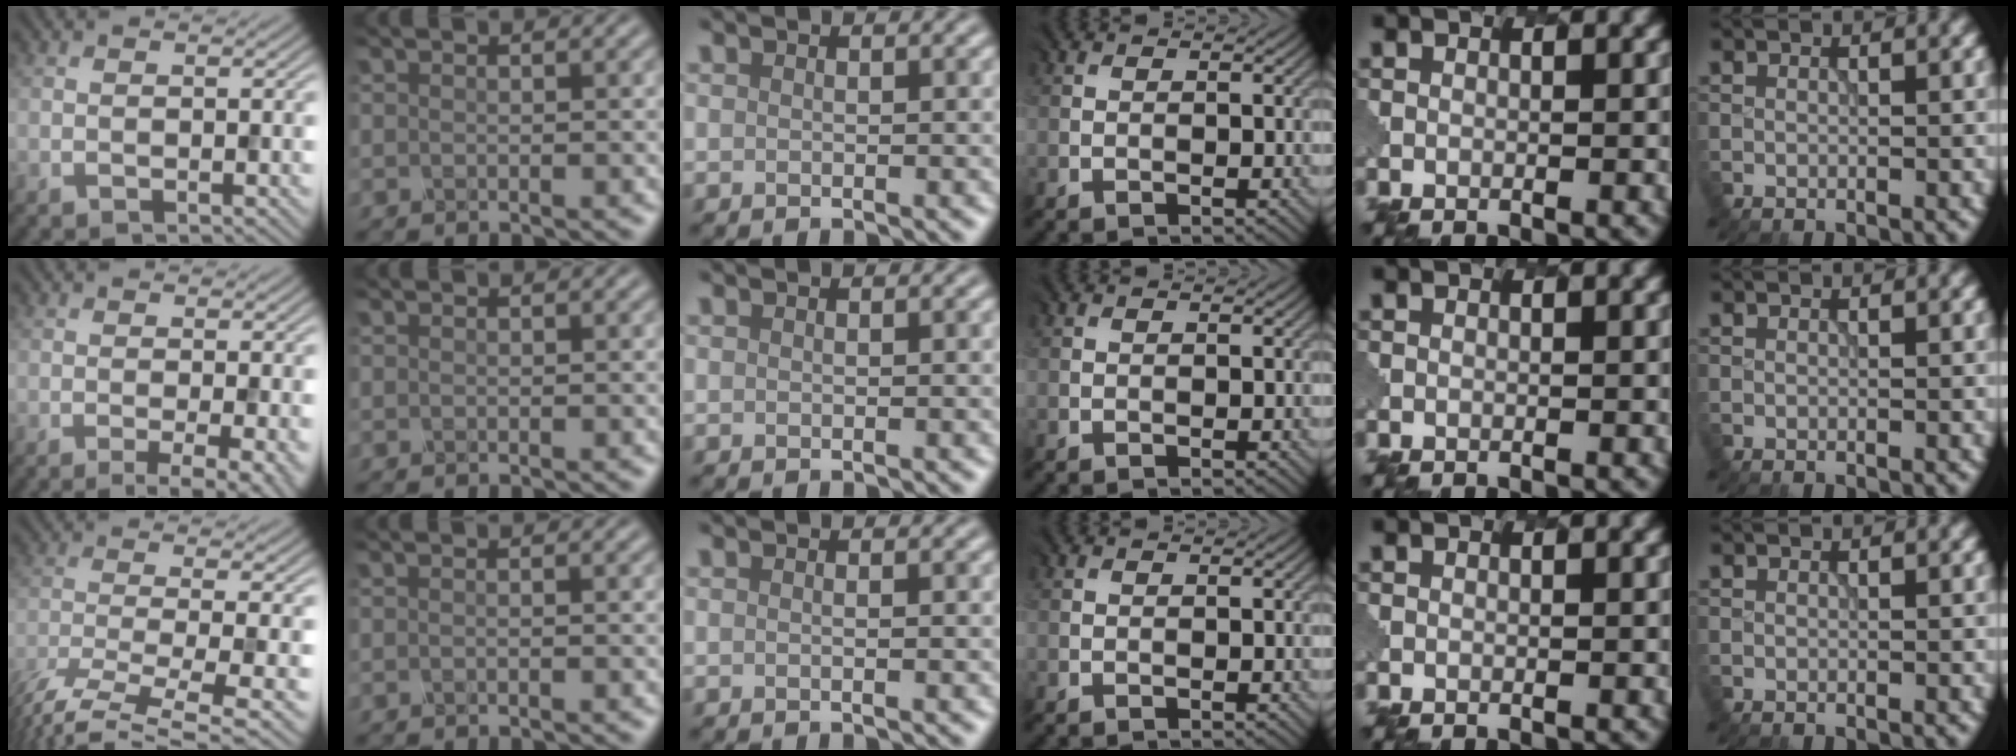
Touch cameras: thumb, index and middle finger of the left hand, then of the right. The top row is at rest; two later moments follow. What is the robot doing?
{"motion": "dispense", "object": "oil cruet"}